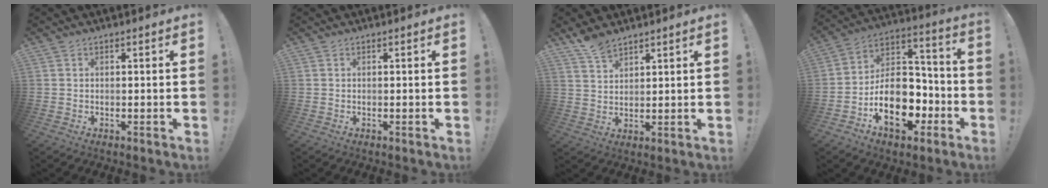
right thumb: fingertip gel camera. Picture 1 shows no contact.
{"total": 0.0}
{"total": 5.6, "force": [4.6, 1.9, 2.4], "torque": [-0.047, -0.024, 0.087]}
{"total": 19.0, "force": [-7.7, 12.5, 12.1], "torque": [-0.189, 0.040, -0.118]}